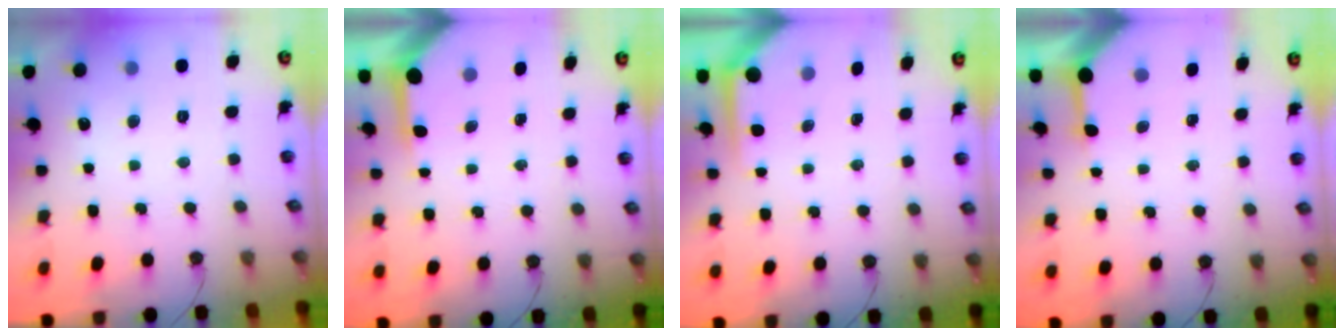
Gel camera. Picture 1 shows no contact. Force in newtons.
{"total": 3.1, "press": 3.1, "slide": 0.4}
{"total": 4.0, "press": 4.0, "slide": 0.2}
{"total": 3.4, "press": 3.4, "slide": 0.3}